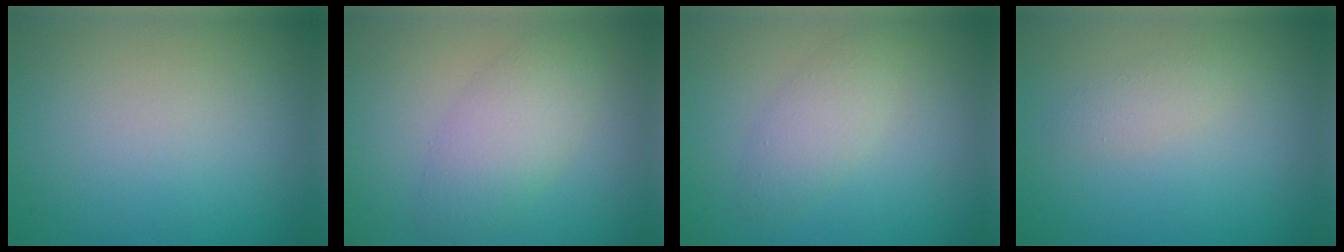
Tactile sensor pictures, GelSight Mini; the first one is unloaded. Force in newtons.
{"total": 3.9, "press": 3.9, "slide": 0.1}
{"total": 2.2, "press": 2.2, "slide": 0.2}
{"total": 1.4, "press": 1.4, "slide": 0.1}